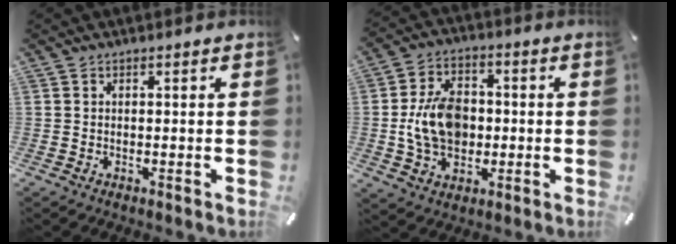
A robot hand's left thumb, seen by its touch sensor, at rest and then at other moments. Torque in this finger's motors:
{"motor_torque": [1.27, 1.30, 1.50, 0.11, 0.52]}